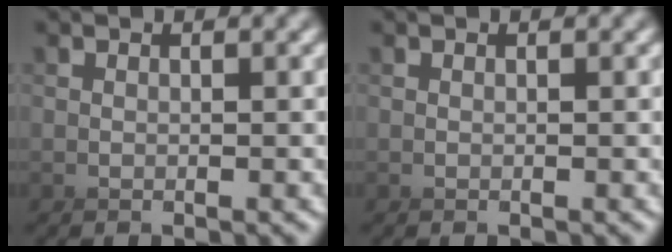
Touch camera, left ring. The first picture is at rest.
{"total": 0.0}